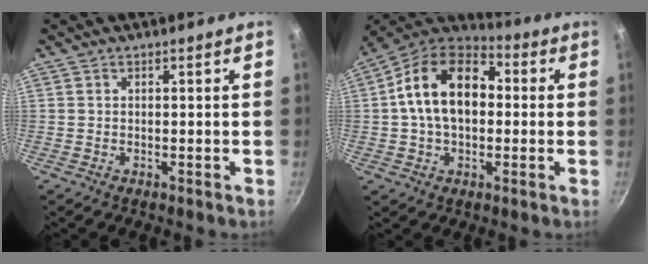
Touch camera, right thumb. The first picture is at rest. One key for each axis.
{"total": 16.7, "fx": 1.2, "fy": 11.0, "fz": 12.4, "tx": -0.182, "ty": 0.034, "tz": 0.002}